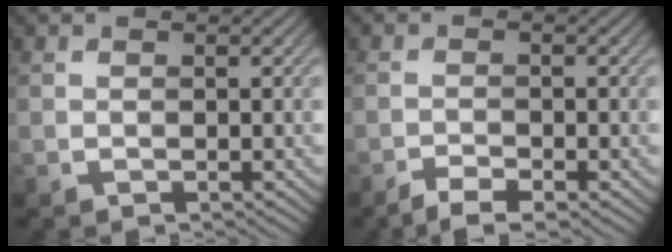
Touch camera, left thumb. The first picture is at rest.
{"total": 2.9, "force": [-2.1, 0.6, 1.8], "torque": [-0.036, -0.001, -0.041]}